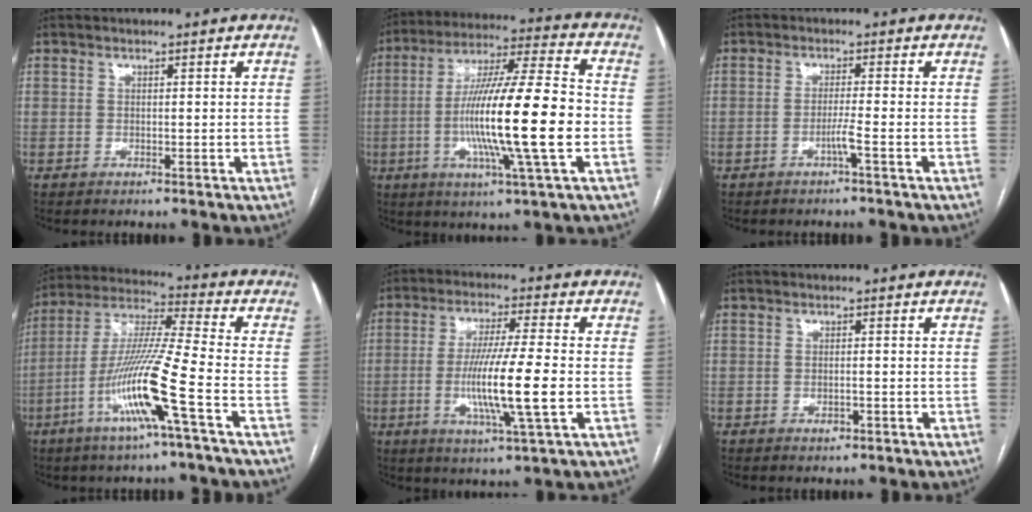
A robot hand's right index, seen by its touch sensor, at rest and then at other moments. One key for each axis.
{"total": 18.7, "fx": -3.0, "fy": 0.4, "fz": 18.4, "tx": -0.329, "ty": -0.006, "tz": -0.058}
{"total": 2.1, "fx": -1.1, "fy": -0.7, "fz": 1.7, "tx": -0.033, "ty": -0.002, "tz": -0.022}
{"total": 14.5, "fx": -5.7, "fy": -1.1, "fz": 13.3, "tx": -0.268, "ty": -0.007, "tz": -0.113}
{"total": 12.0, "fx": -2.1, "fy": -0.1, "fz": 11.8, "tx": -0.222, "ty": -0.014, "tz": -0.042}
{"total": 1.3, "fx": -0.6, "fy": 0.5, "fz": 1.0, "tx": -0.019, "ty": -0.001, "tz": -0.005}